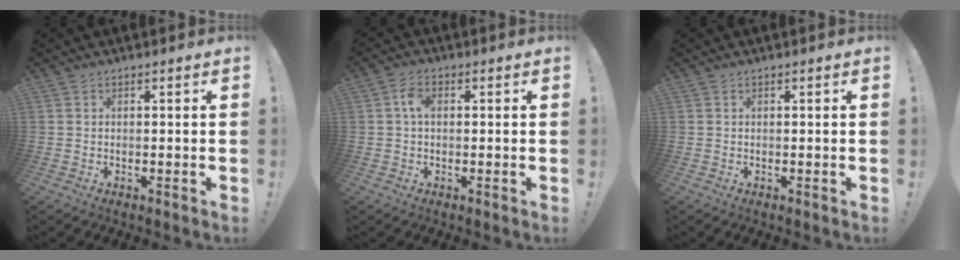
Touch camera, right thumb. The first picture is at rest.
{"total": 4.3, "force": [0.6, 2.8, 3.3], "torque": [-0.055, 0.010, 0.009]}
{"total": 0.0}